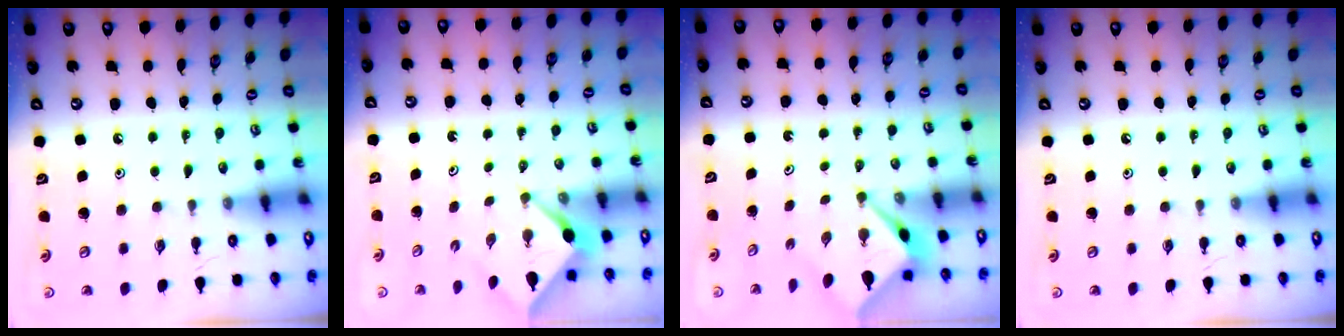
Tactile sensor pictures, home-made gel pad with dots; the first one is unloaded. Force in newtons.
{"total": 2.5, "press": 2.5, "slide": 0.3}
{"total": 2.5, "press": 2.5, "slide": 0.2}
{"total": 0.0}